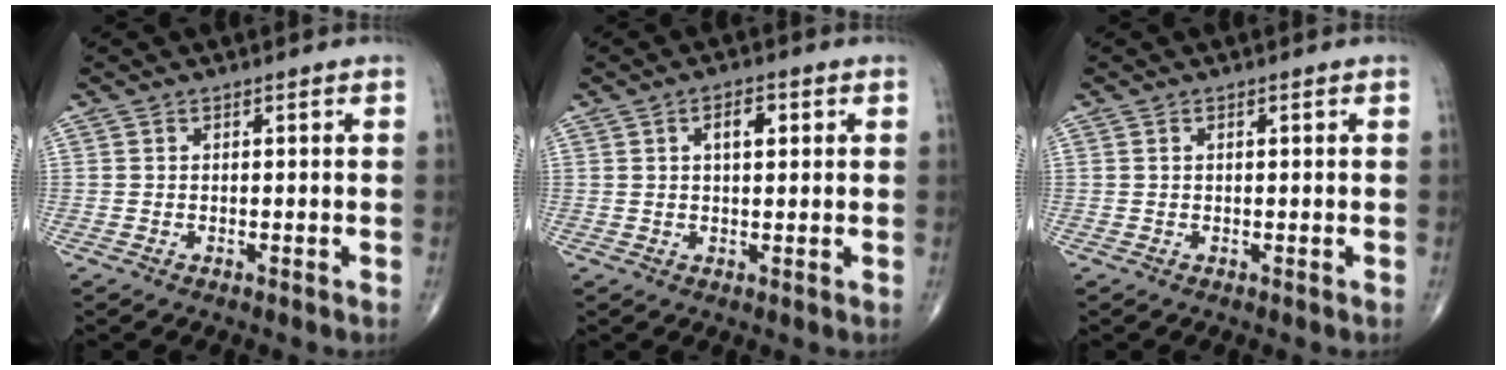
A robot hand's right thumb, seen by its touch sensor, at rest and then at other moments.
{"total": 3.9, "force": [1.1, 1.9, 3.2], "torque": [-0.046, 0.003, 0.015]}
{"total": 0.0}